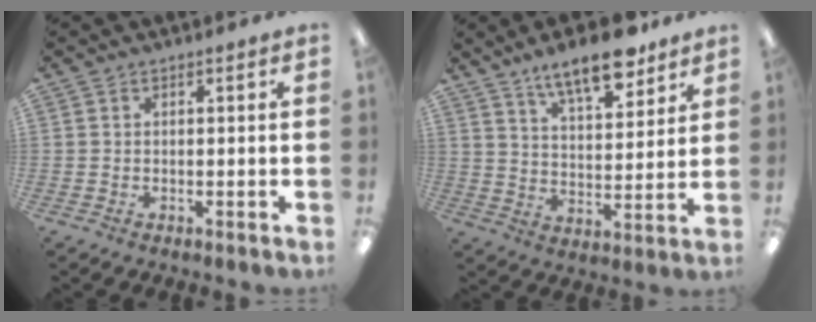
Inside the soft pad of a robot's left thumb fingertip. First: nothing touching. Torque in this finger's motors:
{"motor_torque": [0.37, 0.34, -0.03, -0.18, 0.10]}